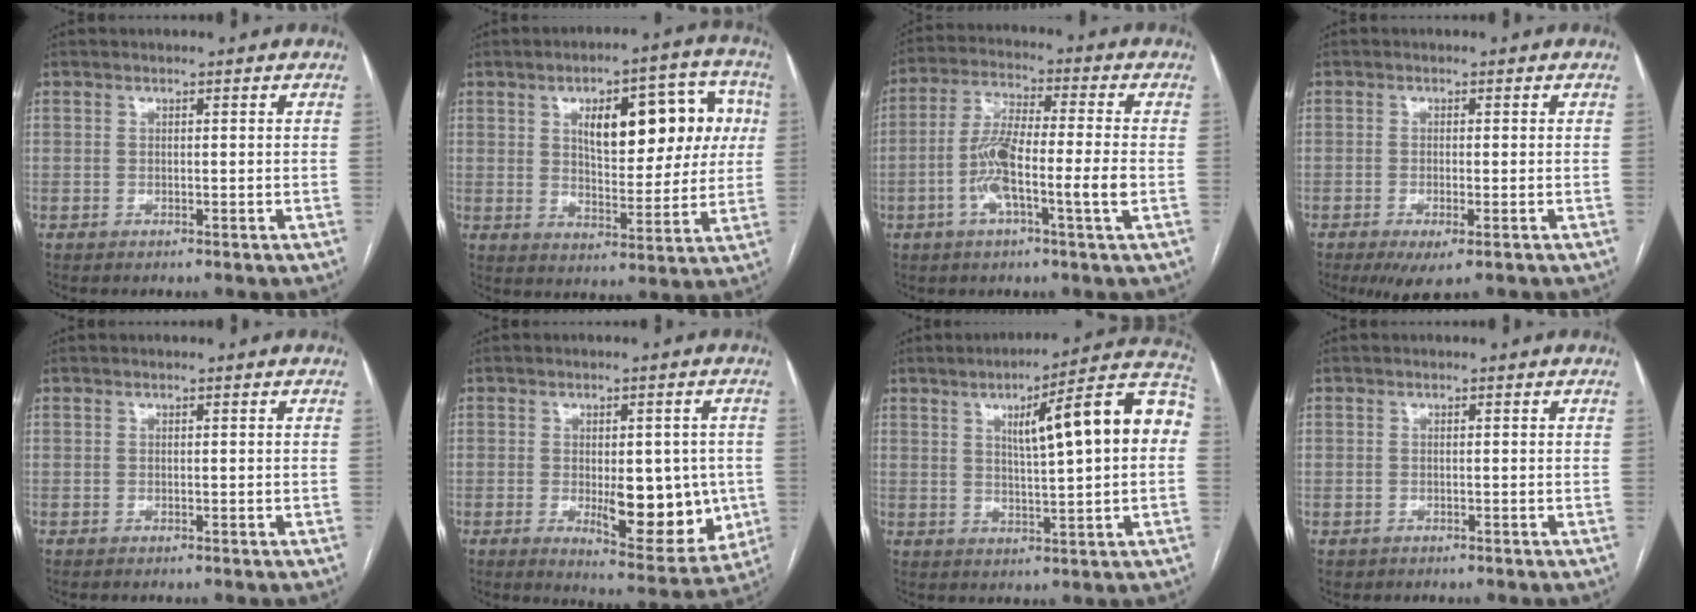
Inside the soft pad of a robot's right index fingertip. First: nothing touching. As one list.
[{"total": 15.0, "force": [4.0, 6.2, 13.0], "torque": [-0.169, 0.038, 0.061]}, {"total": 10.3, "force": [-2.6, 0.7, 9.9], "torque": [-0.196, 0.007, -0.055]}, {"total": 4.3, "force": [-2.4, 0.9, 3.5], "torque": [-0.054, -0.011, -0.035]}, {"total": 0.0}, {"total": 12.2, "force": [-1.7, 5.1, 11.0], "torque": [-0.134, -0.006, -0.008]}, {"total": 15.9, "force": [3.1, 1.5, 15.5], "torque": [-0.214, 0.034, 0.038]}, {"total": 1.0, "force": [-0.4, 0.9, 0.0], "torque": [-0.003, 0.005, -0.005]}]